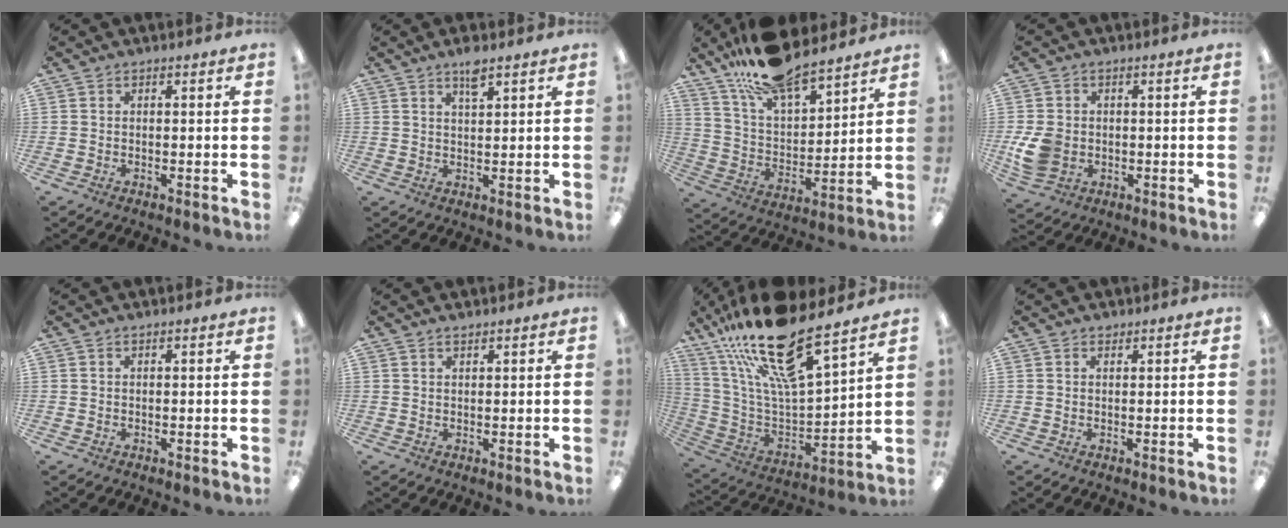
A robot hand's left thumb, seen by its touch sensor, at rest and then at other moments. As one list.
[{"total": 4.0, "force": [3.0, 0.9, 2.5], "torque": [-0.041, -0.009, 0.049]}, {"total": 16.4, "force": [13.8, 5.6, 6.8], "torque": [-0.139, -0.083, 0.249]}, {"total": 7.4, "force": [-0.9, 6.0, 4.2], "torque": [-0.090, 0.008, -0.012]}, {"total": 0.0}, {"total": 1.1, "force": [1.0, 0.1, 0.3], "torque": [-0.007, -0.002, 0.019]}, {"total": 24.5, "force": [18.6, 5.9, 14.7], "torque": [-0.272, -0.119, 0.315]}, {"total": 0.6, "force": [0.5, 0.2, 0.0], "torque": [0.001, 0.000, 0.010]}]